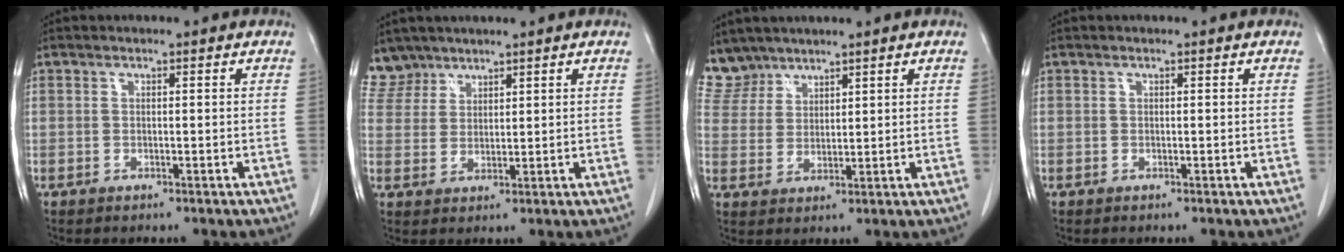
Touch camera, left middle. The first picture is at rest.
{"total": 5.2, "force": [4.6, 2.3, -0.6], "torque": [0.019, 0.005, 0.097]}
{"total": 5.2, "force": [4.7, 2.2, -0.6], "torque": [0.017, 0.004, 0.099]}
{"total": 0.0}